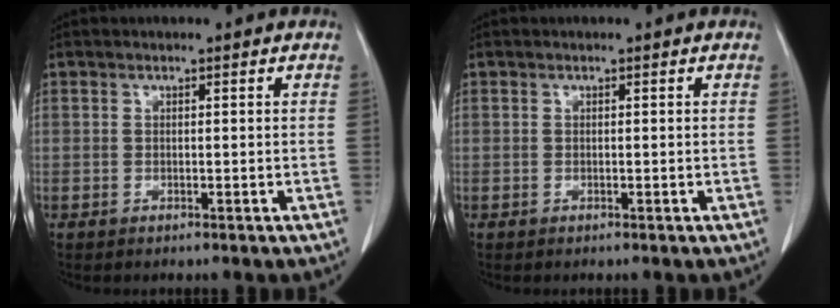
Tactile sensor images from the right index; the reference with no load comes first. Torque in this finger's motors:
{"motor_torque": [0.00, 0.00, 0.00, 0.00]}